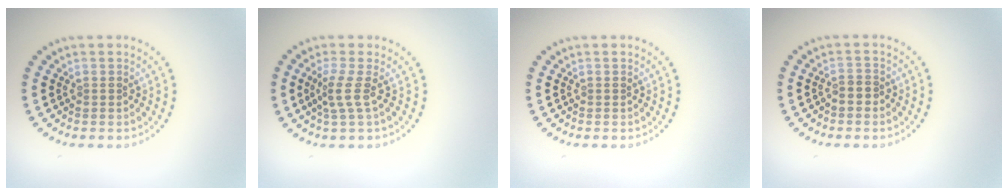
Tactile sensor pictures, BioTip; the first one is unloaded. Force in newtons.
{"total": 2.0, "press": 1.4, "slide": 1.5}
{"total": 0.0}
{"total": 1.2, "press": 1.1, "slide": 0.5}